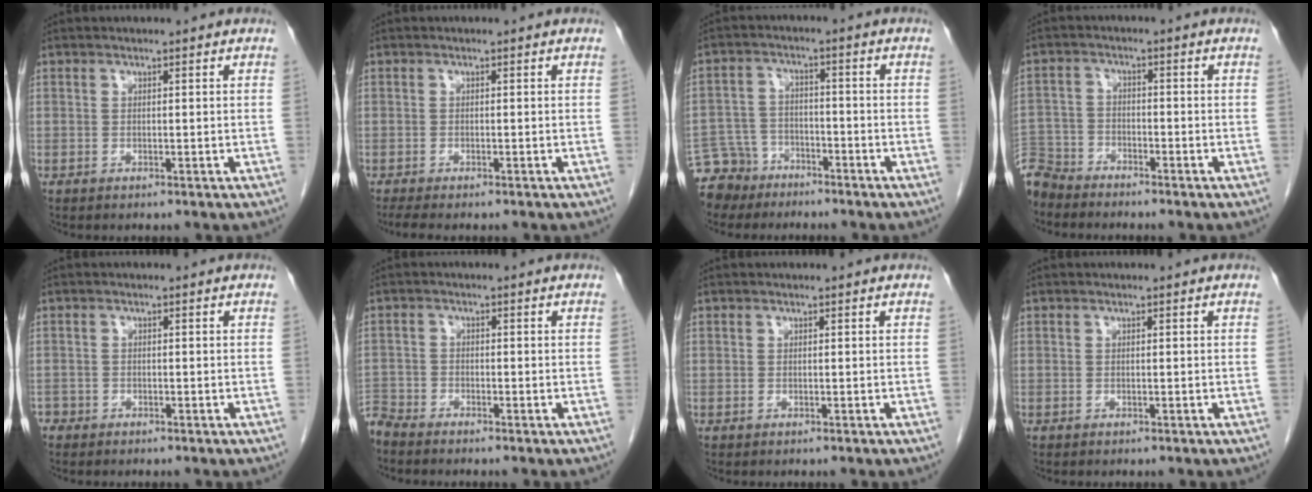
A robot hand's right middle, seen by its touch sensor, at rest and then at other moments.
{"total": 3.8, "force": [-3.1, 0.7, 2.0], "torque": [-0.034, -0.012, -0.044]}
{"total": 7.2, "force": [-5.8, 4.4, 0.1], "torque": [-0.008, 0.002, -0.106]}
{"total": 6.8, "force": [-6.4, 2.2, 0.3], "torque": [-0.005, -0.004, -0.127]}
{"total": 1.6, "force": [-1.3, 1.0, 0.1], "torque": [-0.006, 0.001, -0.023]}
{"total": 3.3, "force": [-3.3, 0.4, 0.1], "torque": [0.005, -0.012, -0.065]}
{"total": 0.0}
{"total": 0.0}